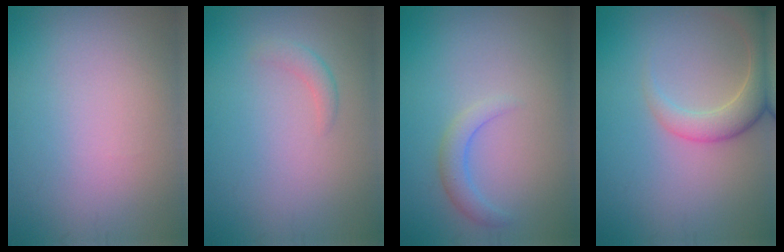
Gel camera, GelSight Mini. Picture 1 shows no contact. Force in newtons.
{"total": 1.1, "press": 1.1, "slide": 0.0}
{"total": 1.9, "press": 1.9, "slide": 0.2}
{"total": 4.5, "press": 4.5, "slide": 0.5}